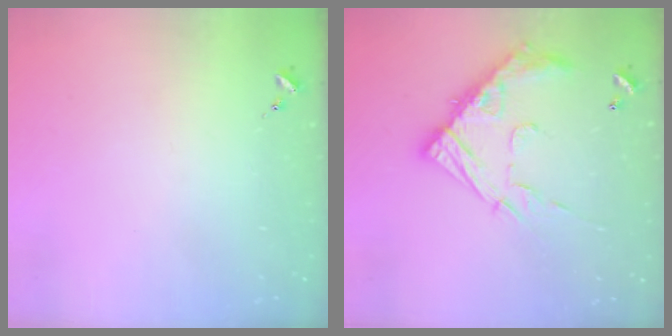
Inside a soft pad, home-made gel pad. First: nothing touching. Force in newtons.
{"total": 17.4, "press": 17.3, "slide": 1.3}